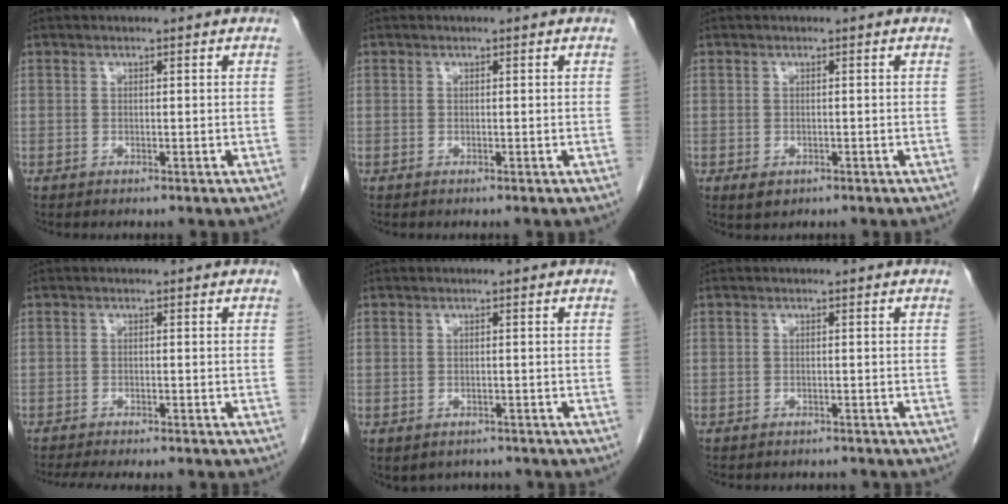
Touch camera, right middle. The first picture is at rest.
{"total": 0.0}
{"total": 1.6, "force": [-0.8, 1.1, 1.0], "torque": [-0.016, -0.001, -0.003]}
{"total": 9.3, "force": [-8.1, 1.5, 4.2], "torque": [-0.056, -0.013, -0.110]}
{"total": 3.8, "force": [-3.1, 2.2, 0.5], "torque": [-0.004, 0.006, -0.038]}
{"total": 3.5, "force": [-3.3, 1.1, 0.5], "torque": [-0.007, -0.001, -0.041]}